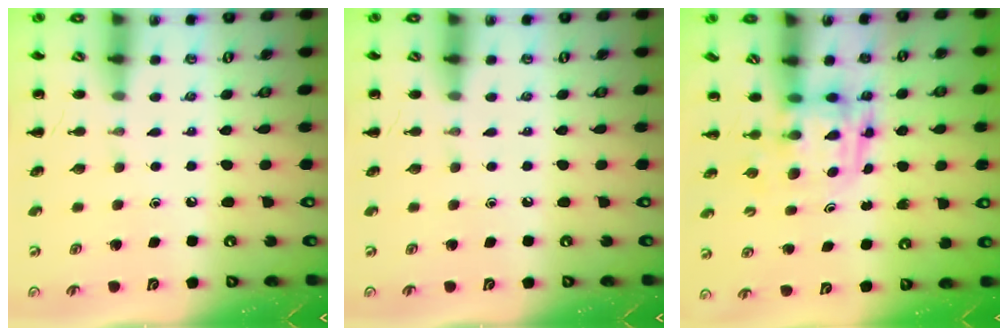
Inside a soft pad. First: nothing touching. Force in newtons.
{"total": 0.0}
{"total": 3.8, "press": 3.8, "slide": 0.7}